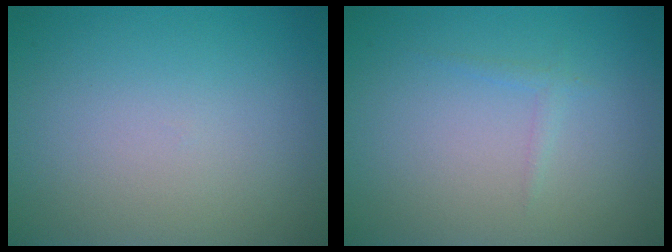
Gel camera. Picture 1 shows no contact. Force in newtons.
{"total": 0.8, "press": 0.8, "slide": 0.1}